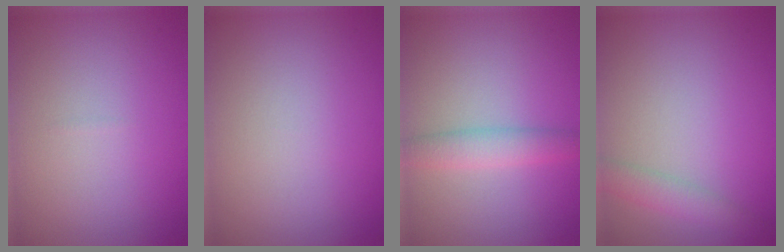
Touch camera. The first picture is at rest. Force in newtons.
{"total": 0.0}
{"total": 2.8, "press": 2.8, "slide": 0.1}
{"total": 2.0, "press": 2.0, "slide": 0.0}